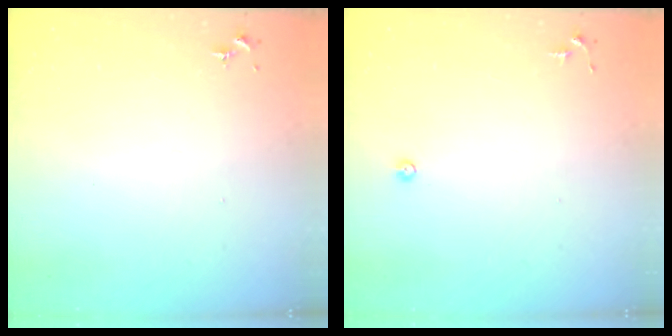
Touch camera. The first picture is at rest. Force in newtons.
{"total": 3.3, "press": 3.3, "slide": 0.7}